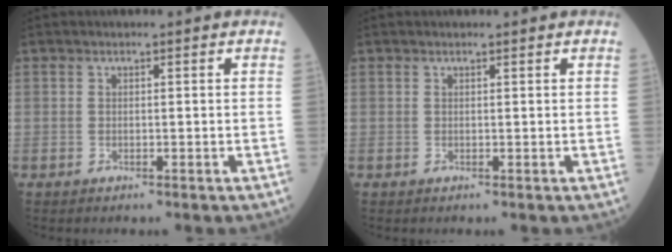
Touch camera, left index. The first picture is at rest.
{"total": 0.6, "force": [0.6, 0.1, 0.1], "torque": [-0.010, 0.004, 0.010]}